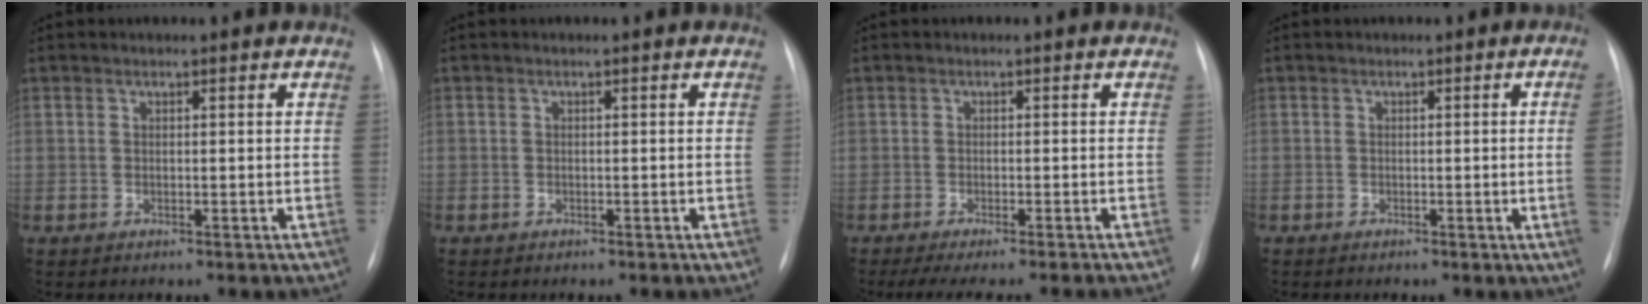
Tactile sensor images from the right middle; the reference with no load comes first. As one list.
[{"total": 0.6, "force": [-0.4, 0.4, 0.0], "torque": [-0.001, 0.003, -0.006]}, {"total": 10.7, "force": [-9.6, -0.5, 4.8], "torque": [-0.046, -0.021, -0.125]}, {"total": 3.0, "force": [-0.3, -0.9, 2.8], "torque": [-0.030, -0.004, -0.005]}]